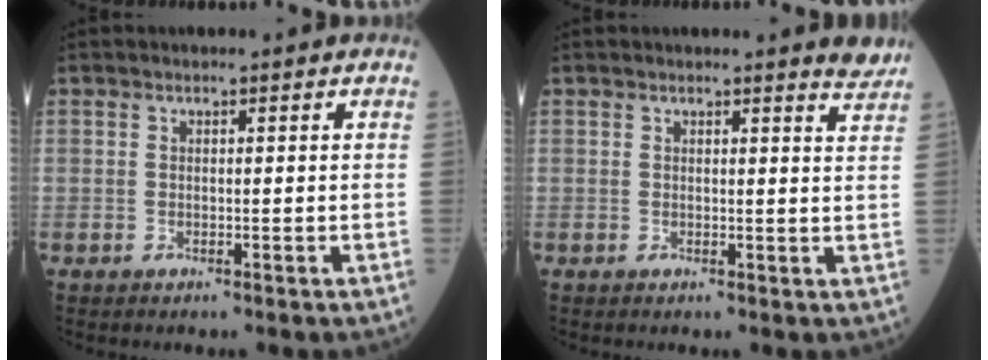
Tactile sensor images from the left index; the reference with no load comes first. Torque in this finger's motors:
{"motor_torque": [-0.03, -0.03, 0.06, 0.02]}